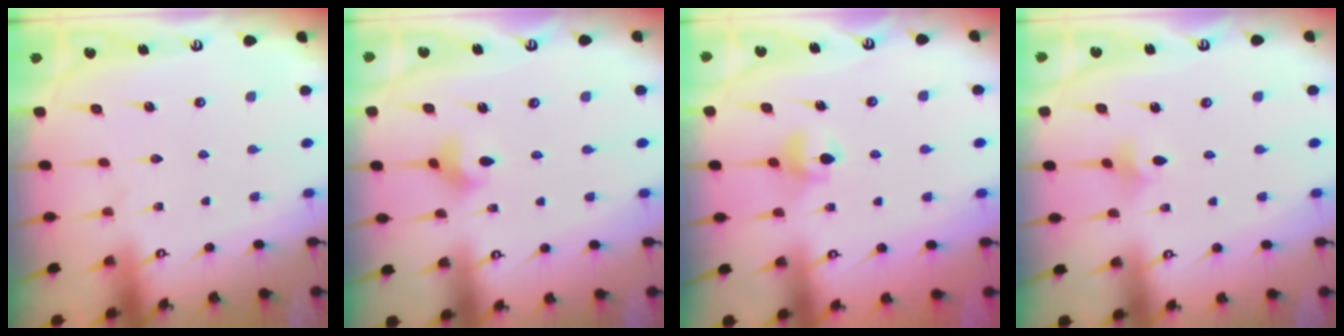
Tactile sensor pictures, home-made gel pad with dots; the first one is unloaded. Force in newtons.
{"total": 4.3, "press": 4.3, "slide": 0.7}
{"total": 5.9, "press": 5.8, "slide": 0.6}
{"total": 2.9, "press": 2.8, "slide": 0.6}